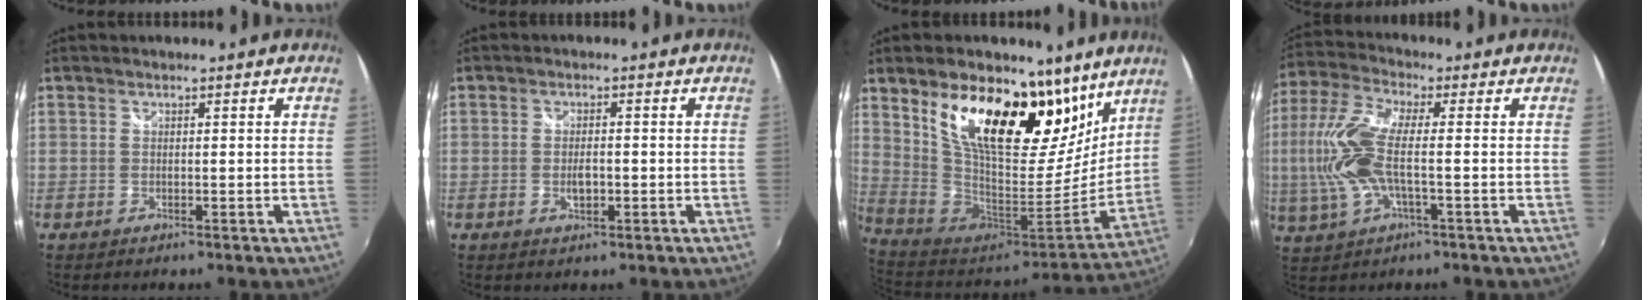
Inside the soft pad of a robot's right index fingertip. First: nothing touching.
{"total": 2.6, "force": [-0.7, 1.3, 2.1], "torque": [-0.036, -0.002, -0.011]}
{"total": 25.9, "force": [13.7, 12.1, 18.3], "torque": [-0.325, 0.005, 0.247]}
{"total": 12.6, "force": [-1.2, 4.0, 11.9], "torque": [-0.258, 0.000, -0.023]}